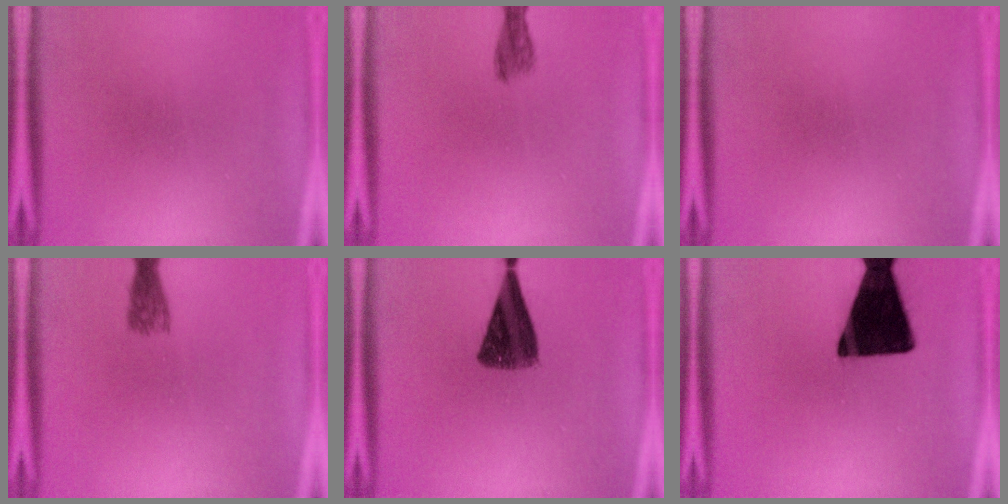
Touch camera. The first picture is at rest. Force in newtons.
{"total": 2.4}
{"total": 0.0}
{"total": 2.7}
{"total": 9.0}
{"total": 18.9}